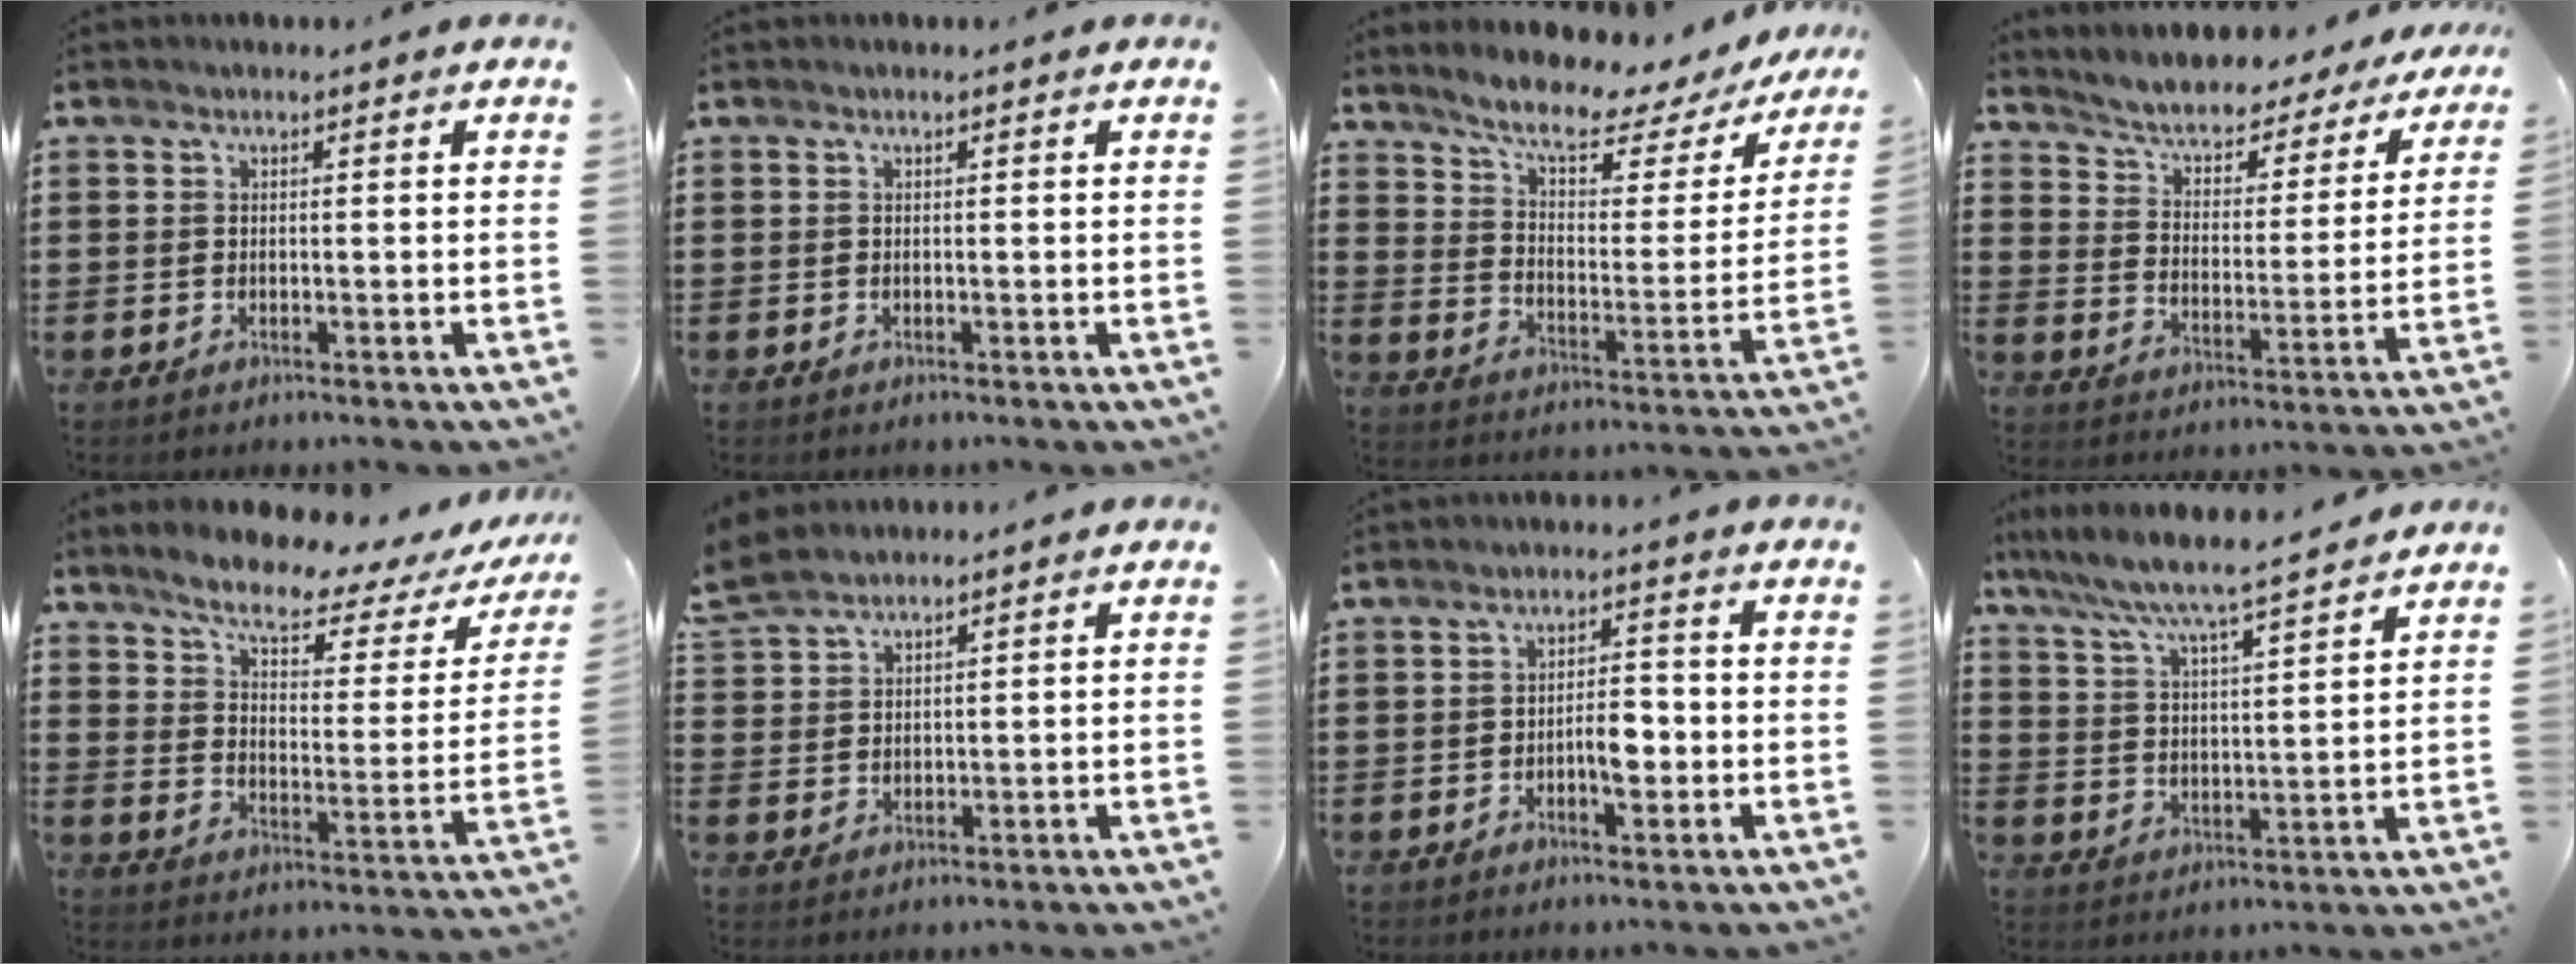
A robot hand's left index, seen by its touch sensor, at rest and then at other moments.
{"total": 0.0}
{"total": 8.2, "force": [6.7, 1.4, 4.5], "torque": [-0.101, -0.043, 0.108]}
{"total": 3.8, "force": [3.4, 1.2, 1.2], "torque": [-0.045, -0.031, 0.047]}
{"total": 8.1, "force": [6.4, 1.4, 4.7], "torque": [-0.103, -0.037, 0.101]}
{"total": 4.2, "force": [3.6, 1.4, 1.5], "torque": [-0.043, 0.000, 0.069]}
{"total": 4.1, "force": [-1.2, 1.7, 3.6], "torque": [-0.056, 0.004, -0.025]}
{"total": 5.7, "force": [5.3, -0.5, 2.0], "torque": [-0.064, -0.041, 0.084]}